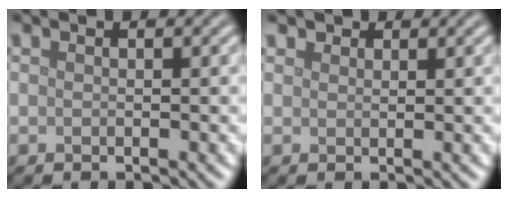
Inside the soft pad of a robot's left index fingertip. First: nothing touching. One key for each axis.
{"total": 1.1, "fx": 0.9, "fy": 0.6, "fz": 0.1, "tx": -0.003, "ty": -0.002, "tz": 0.013}